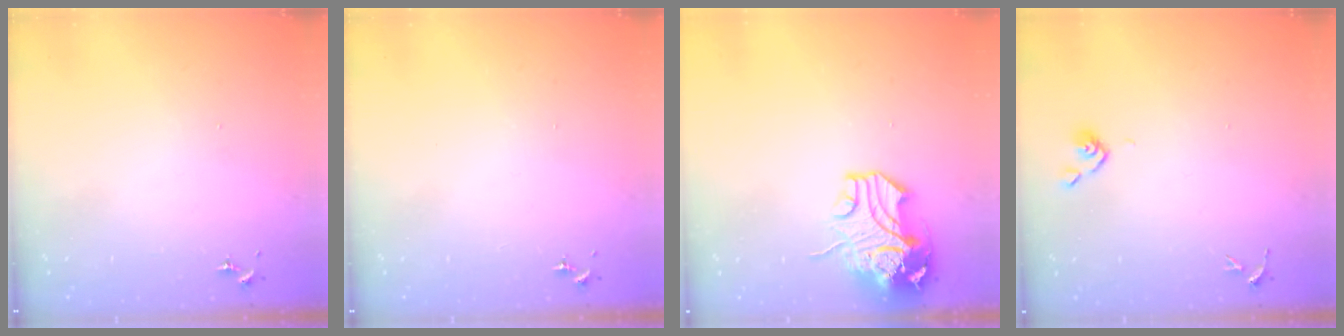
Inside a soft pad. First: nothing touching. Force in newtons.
{"total": 0.0}
{"total": 12.6, "press": 12.5, "slide": 2.1}
{"total": 3.5, "press": 3.4, "slide": 0.9}